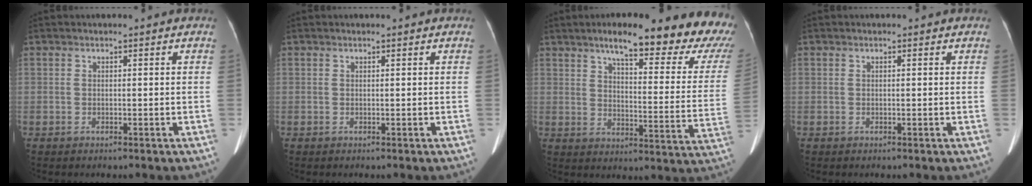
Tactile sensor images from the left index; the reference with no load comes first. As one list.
[{"total": 0.0}, {"total": 22.7, "force": [18.6, 4.0, 12.5], "torque": [-0.153, -0.039, 0.217]}, {"total": 0.0}]